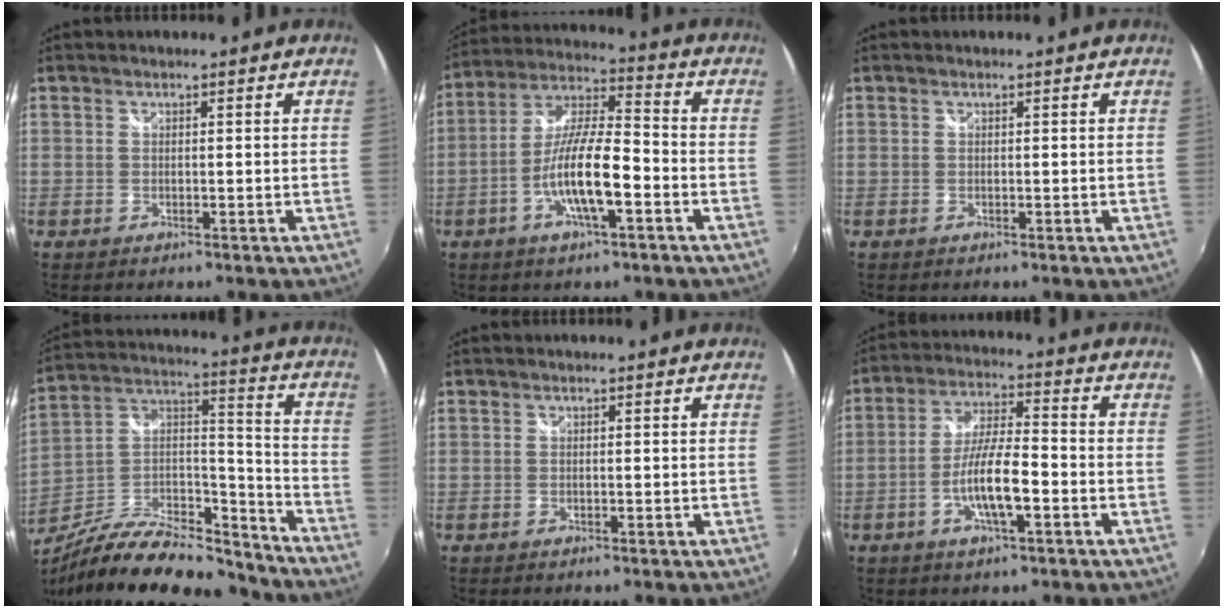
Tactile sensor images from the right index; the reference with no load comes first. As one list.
[{"total": 12.6, "force": [-4.7, 2.6, 11.4], "torque": [-0.228, -0.001, -0.089]}, {"total": 0.0}, {"total": 25.0, "force": [-19.2, 8.4, 13.6], "torque": [-0.247, 0.012, -0.305]}, {"total": 0.0}, {"total": 9.5, "force": [-3.5, 1.8, 8.6], "torque": [-0.170, 0.000, -0.063]}]